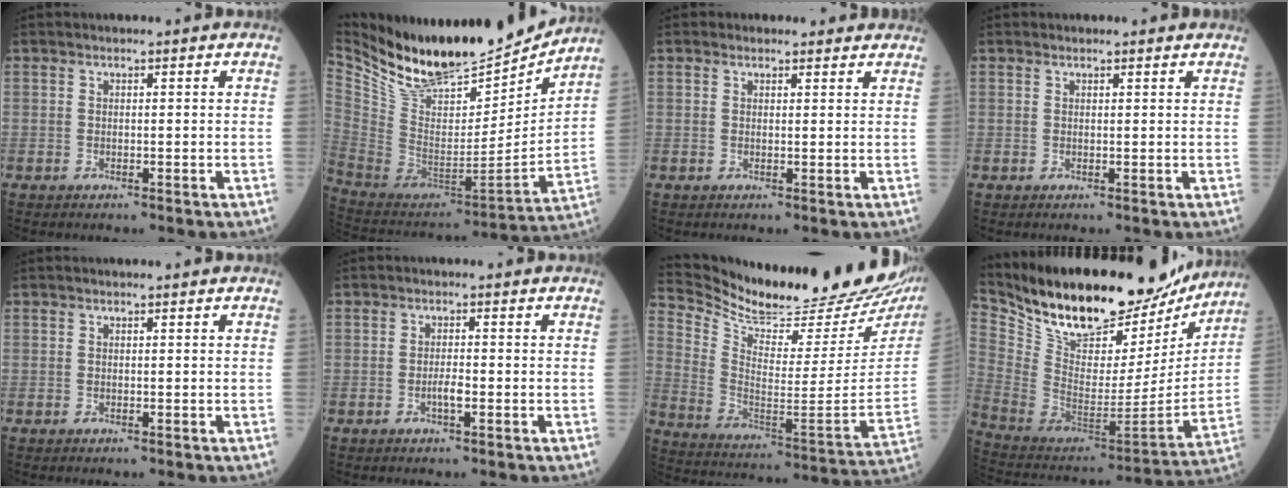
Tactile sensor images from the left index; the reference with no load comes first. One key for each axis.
{"total": 21.4, "fx": 18.8, "fy": 5.2, "fz": 8.8, "tx": -0.165, "ty": -0.042, "tz": 0.318}
{"total": 2.1, "fx": 1.7, "fy": 1.2, "fz": 0.2, "tx": 0.000, "ty": 0.004, "tz": 0.012}
{"total": 0.6, "fx": 0.4, "fy": 0.4, "fz": 0.0, "tx": -0.007, "ty": -0.004, "tz": 0.001}
{"total": 0.0}
{"total": 2.0, "fx": -1.1, "fy": 0.3, "fz": 1.6, "tx": -0.032, "ty": -0.004, "tz": -0.021}
{"total": 27.1, "fx": 24.6, "fy": 3.3, "fz": 10.8, "tx": -0.196, "ty": -0.099, "tz": 0.347}
{"total": 27.1, "fx": 22.9, "fy": 8.9, "fz": 11.4, "tx": -0.204, "ty": -0.020, "tz": 0.353}